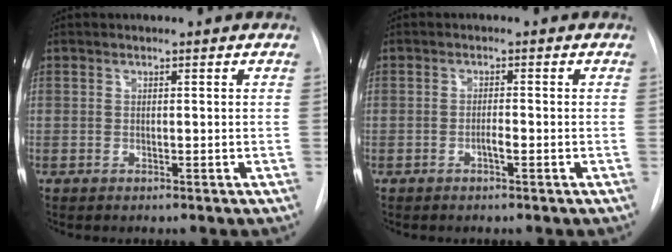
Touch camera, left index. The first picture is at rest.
{"total": 1.3, "force": [-0.7, 0.1, 1.1], "torque": [-0.019, 0.002, -0.013]}